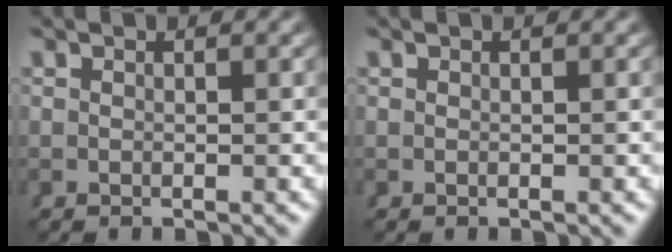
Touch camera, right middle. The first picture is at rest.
{"total": 0.0}